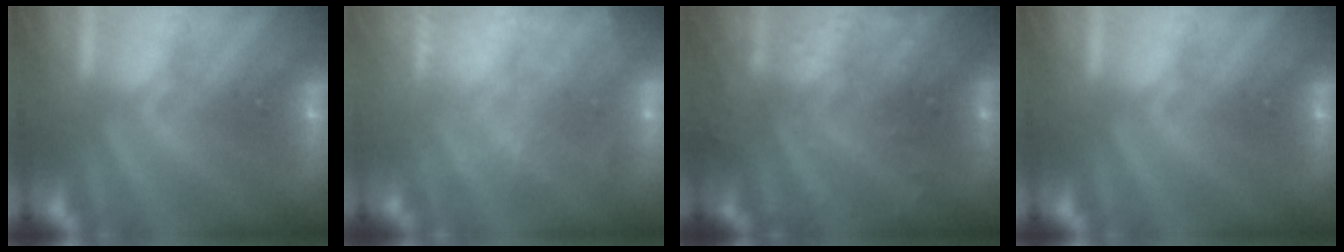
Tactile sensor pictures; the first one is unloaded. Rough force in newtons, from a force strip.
{"total": 7.6}
{"total": 2.9}
{"total": 0.0}